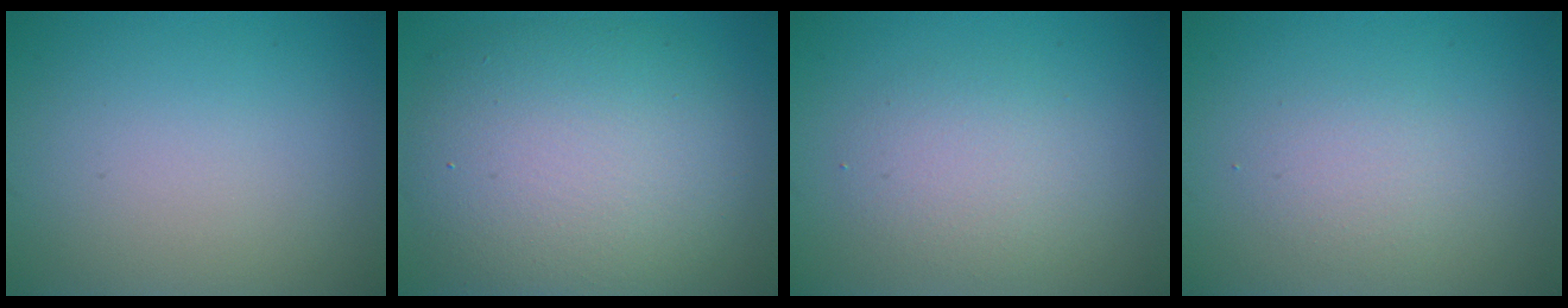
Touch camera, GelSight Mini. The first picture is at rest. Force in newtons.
{"total": 10.4, "press": 10.3, "slide": 0.7}
{"total": 2.8, "press": 2.8, "slide": 0.2}
{"total": 1.7, "press": 1.7, "slide": 0.1}